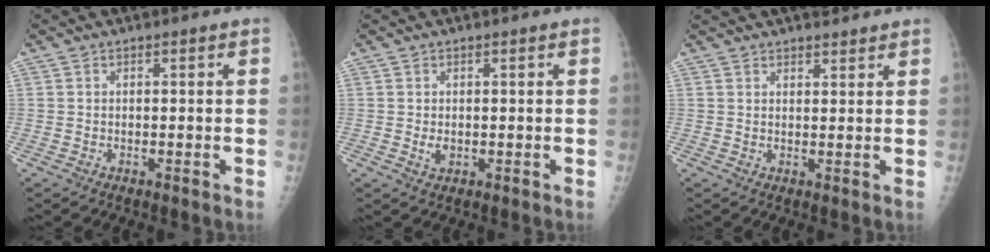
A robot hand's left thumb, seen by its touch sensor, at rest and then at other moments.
{"total": 1.7, "force": [0.0, 1.0, 1.4], "torque": [-0.018, -0.004, 0.005]}
{"total": 6.1, "force": [5.1, 1.7, 2.8], "torque": [-0.019, 0.001, 0.078]}